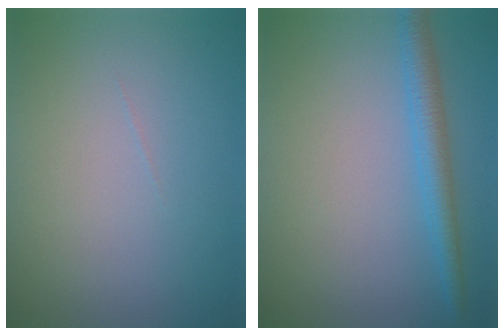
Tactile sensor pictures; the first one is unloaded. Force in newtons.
{"total": 3.0, "press": 3.0, "slide": 0.0}